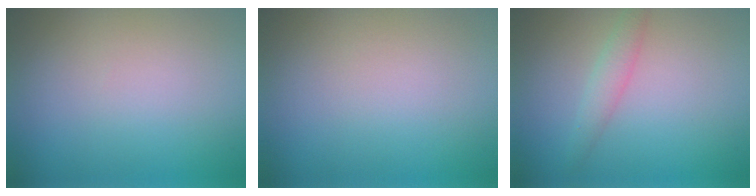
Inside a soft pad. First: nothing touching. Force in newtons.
{"total": 0.0}
{"total": 1.8, "press": 1.8, "slide": 0.1}